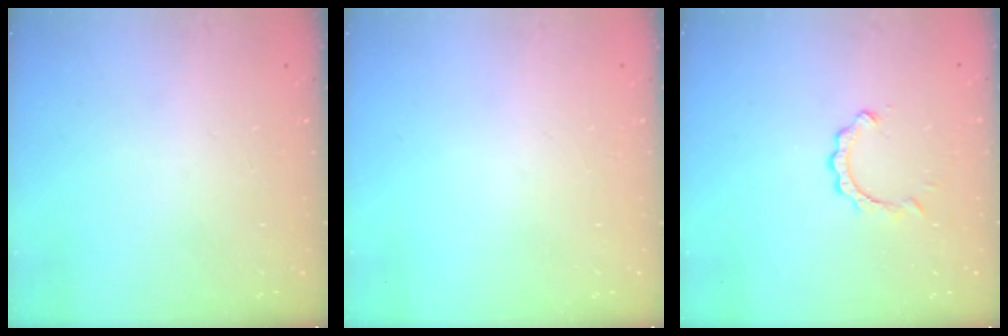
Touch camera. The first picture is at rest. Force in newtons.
{"total": 0.0}
{"total": 2.8, "press": 2.8, "slide": 0.4}